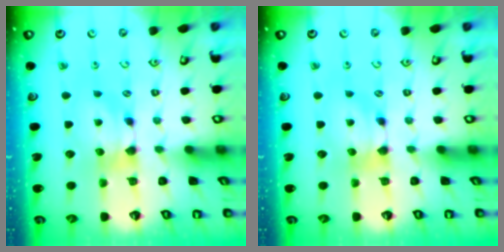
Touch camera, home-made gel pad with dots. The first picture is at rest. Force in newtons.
{"total": 0.0}